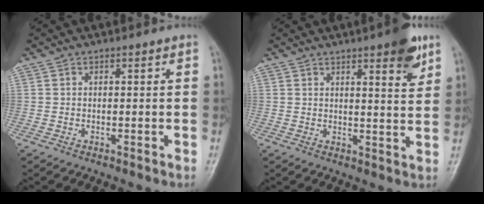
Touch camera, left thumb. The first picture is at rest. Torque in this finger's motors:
{"motor_torque": [1.10, 0.75, 0.71, -0.80, 0.01]}